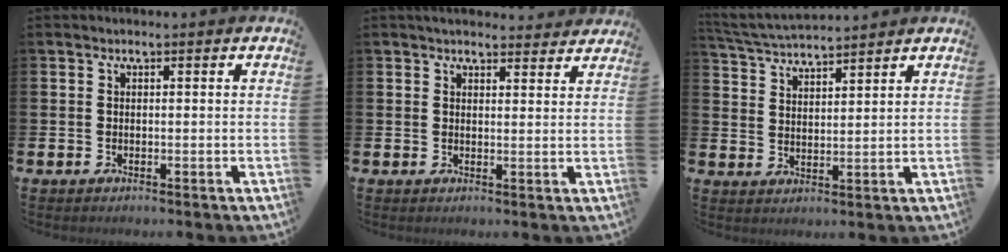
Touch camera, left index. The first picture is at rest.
{"total": 3.4, "force": [3.4, 0.7, 0.2], "torque": [-0.001, -0.020, 0.060]}
{"total": 4.6, "force": [4.5, 0.3, 0.5], "torque": [-0.026, -0.024, 0.080]}